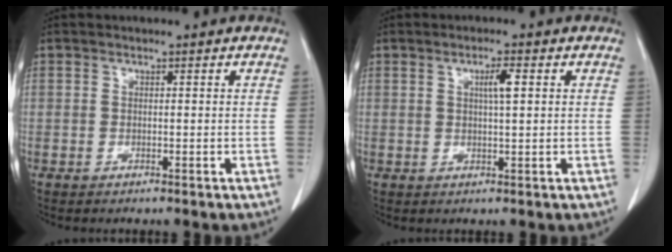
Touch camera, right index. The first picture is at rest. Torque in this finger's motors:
{"motor_torque": [0.09, 0.07, 0.05, 0.03]}